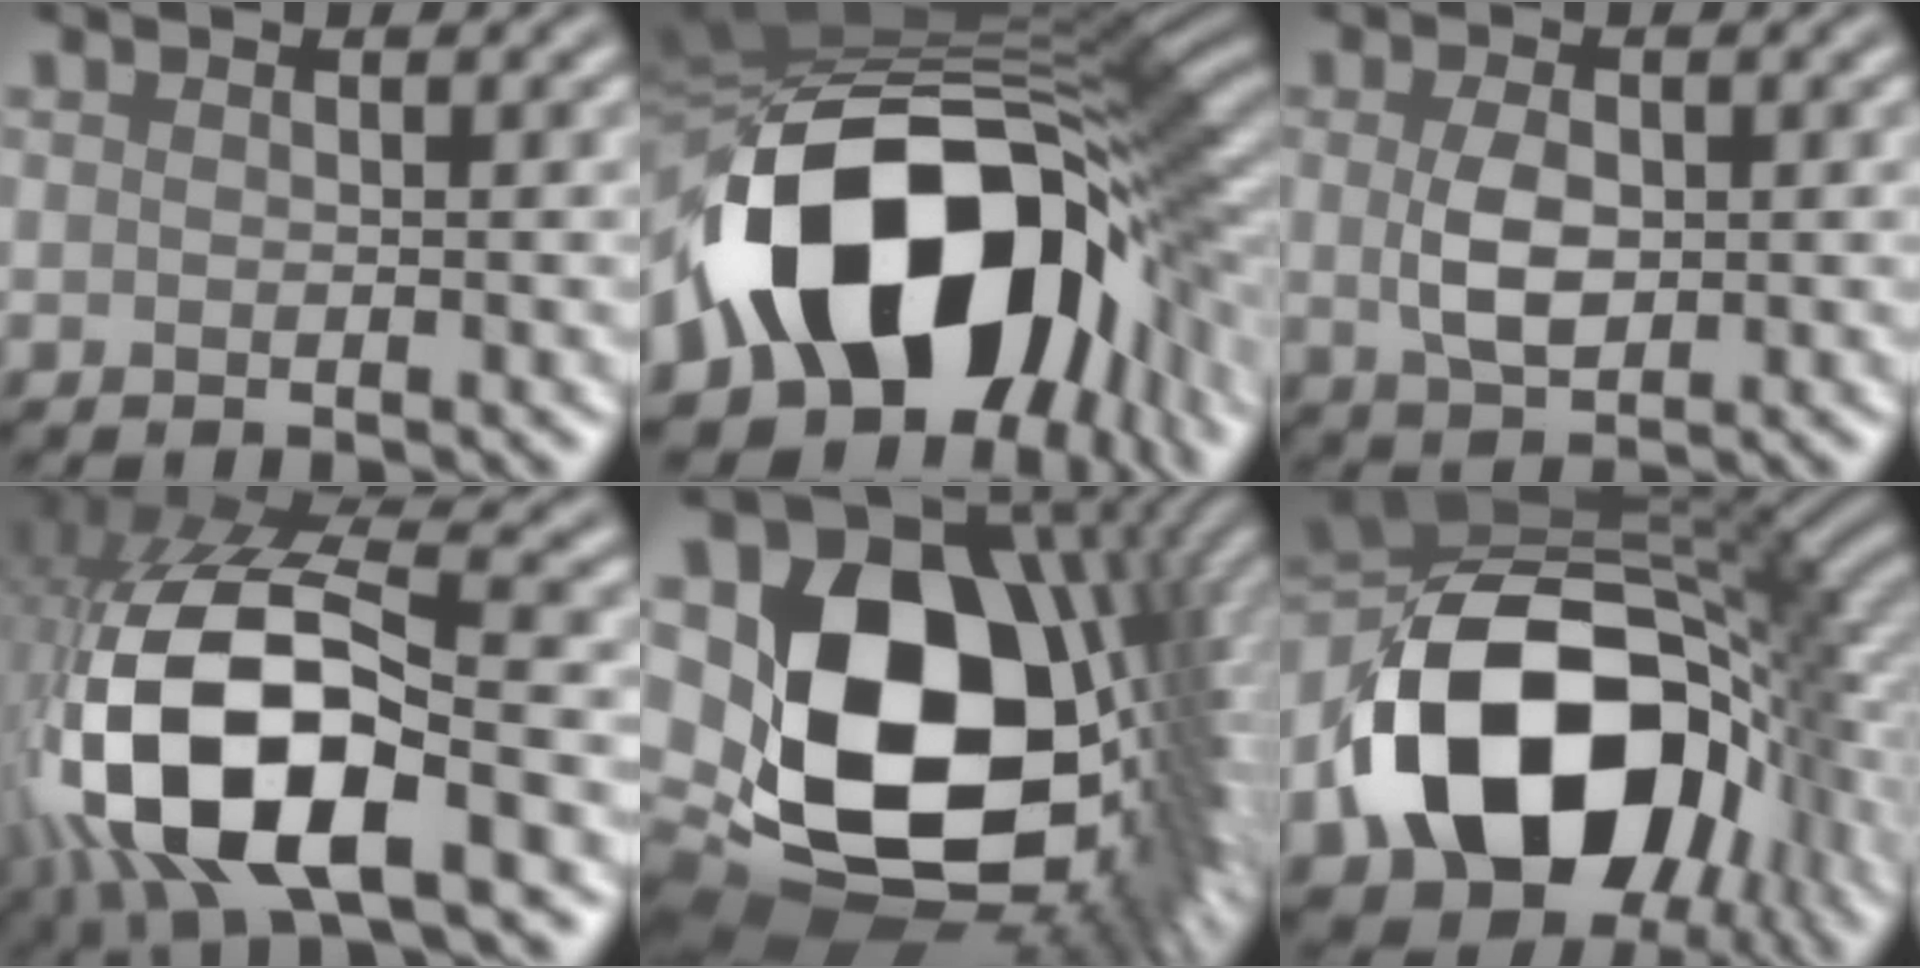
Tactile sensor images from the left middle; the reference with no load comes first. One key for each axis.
{"total": 16.2, "fx": -4.4, "fy": 10.4, "fz": 11.7, "tx": -0.183, "ty": -0.027, "tz": -0.064}
{"total": 3.4, "fx": 0.2, "fy": 2.0, "fz": 2.8, "tx": -0.062, "ty": 0.001, "tz": 0.007}
{"total": 15.1, "fx": -3.8, "fy": 7.2, "fz": 12.7, "tx": -0.263, "ty": -0.014, "tz": -0.060}
{"total": 20.8, "fx": 2.7, "fy": 13.9, "fz": 15.2, "tx": -0.289, "ty": -0.045, "tz": 0.097}
{"total": 17.4, "fx": -4.4, "fy": 11.6, "fz": 12.2, "tx": -0.220, "ty": -0.010, "tz": -0.080}